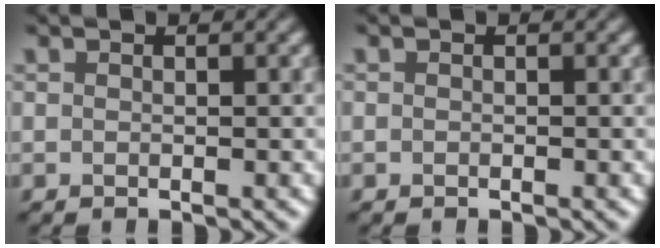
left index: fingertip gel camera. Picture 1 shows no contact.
{"total": 0.0}